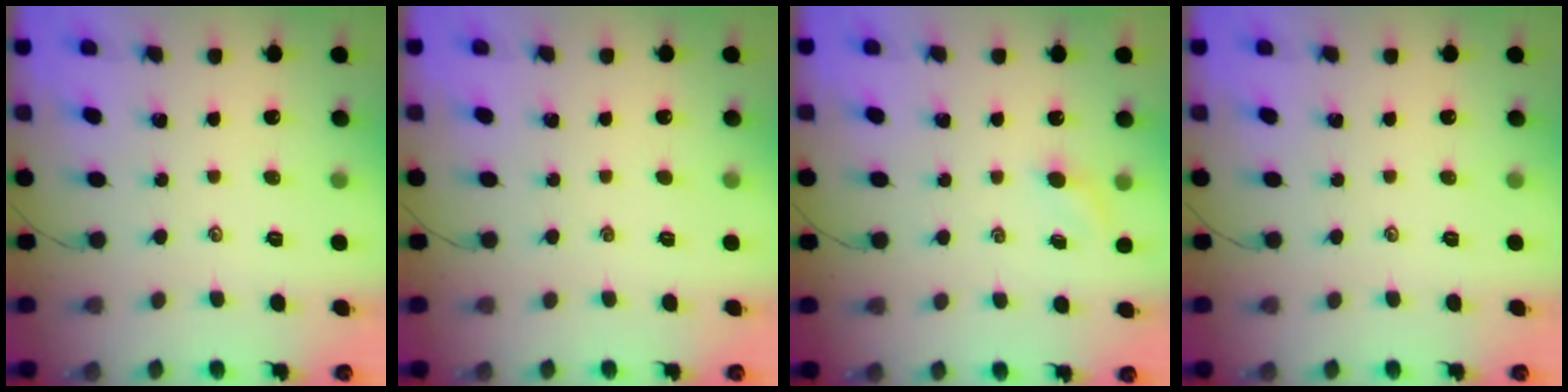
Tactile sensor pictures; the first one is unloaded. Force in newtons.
{"total": 0.0}
{"total": 2.9, "press": 2.7, "slide": 0.9}
{"total": 0.0}